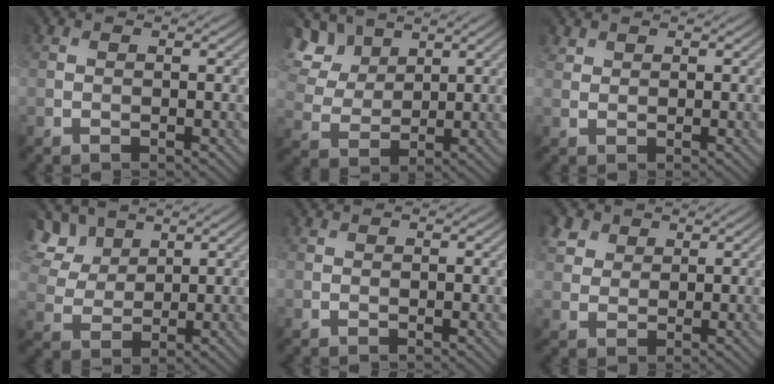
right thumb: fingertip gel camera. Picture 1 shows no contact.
{"total": 7.1, "force": [5.4, 4.0, 2.2], "torque": [-0.099, 0.012, 0.099]}
{"total": 1.9, "force": [1.7, 0.6, -0.5], "torque": [0.005, 0.000, 0.035]}
{"total": 6.4, "force": [5.0, 3.6, 1.7], "torque": [-0.084, 0.008, 0.094]}
{"total": 0.0}
{"total": 3.2, "force": [2.5, 1.9, -0.5], "torque": [-0.010, 0.004, 0.050]}